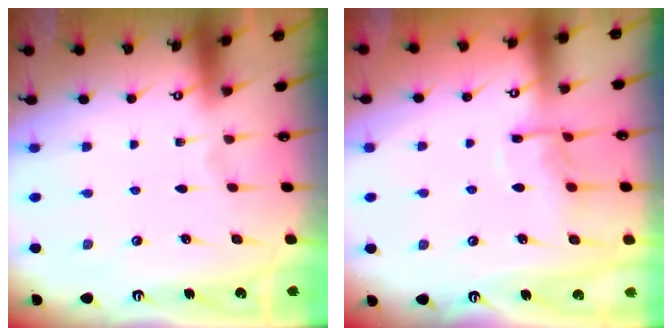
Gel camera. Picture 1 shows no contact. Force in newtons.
{"total": 8.9, "press": 8.9, "slide": 0.9}